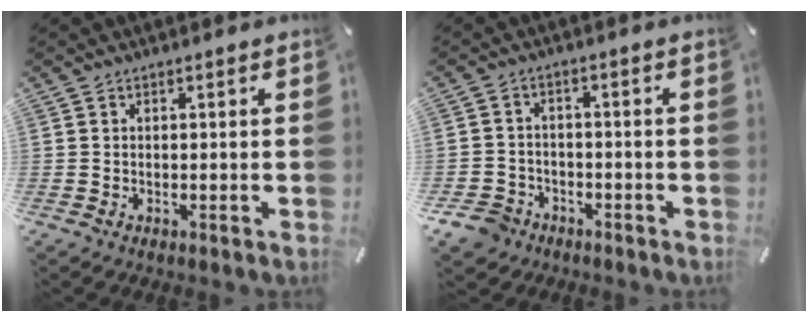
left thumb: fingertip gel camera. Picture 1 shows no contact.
{"total": 5.8, "force": [-3.7, 4.2, 1.5], "torque": [-0.038, 0.019, -0.073]}